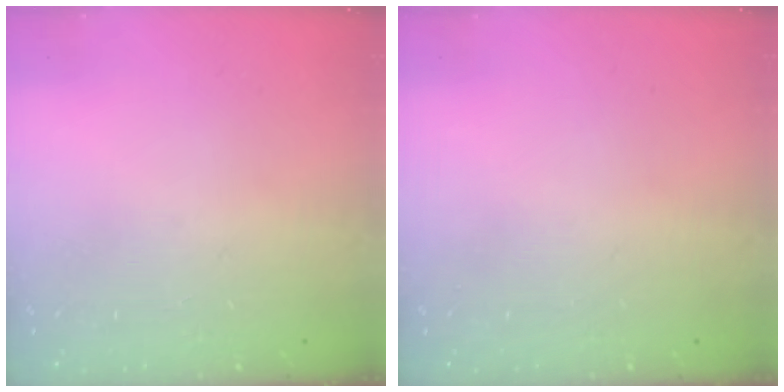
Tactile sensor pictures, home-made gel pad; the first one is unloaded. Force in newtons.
{"total": 0.0}